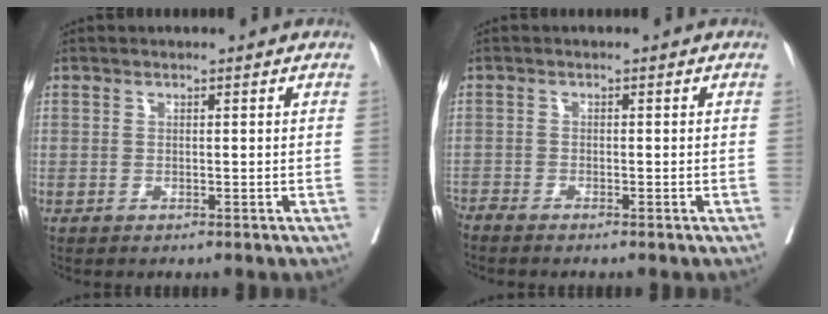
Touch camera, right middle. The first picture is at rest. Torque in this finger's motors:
{"motor_torque": [1.08, -1.06, 0.44, 0.19]}